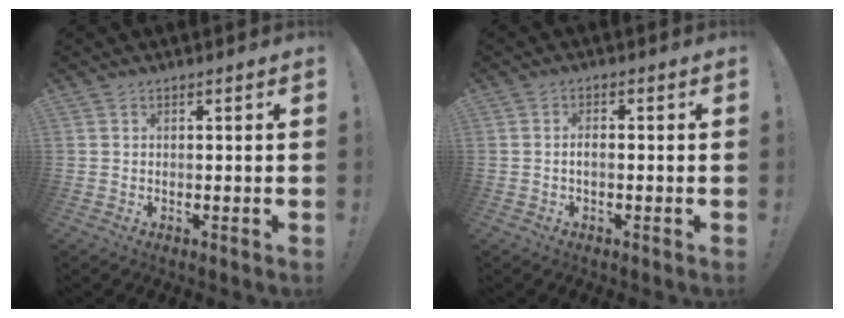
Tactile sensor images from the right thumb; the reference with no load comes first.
{"total": 2.1, "force": [-0.5, 0.7, 1.9], "torque": [-0.038, 0.003, -0.011]}